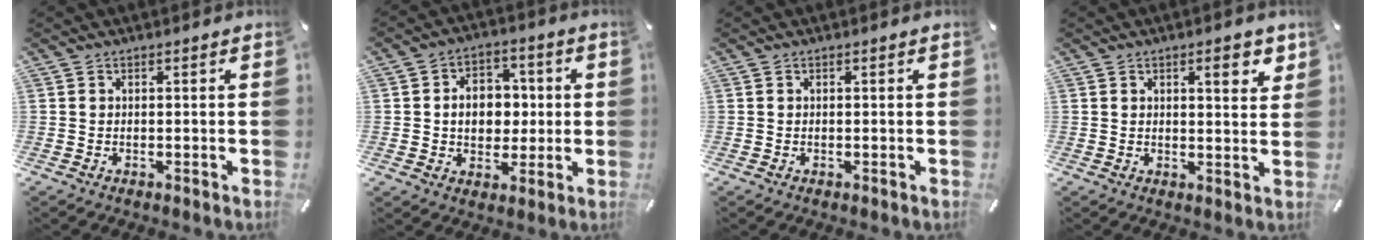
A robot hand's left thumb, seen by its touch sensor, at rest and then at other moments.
{"total": 9.1, "force": [0.0, 7.5, 5.2], "torque": [-0.075, 0.013, 0.001]}
{"total": 0.0}
{"total": 4.9, "force": [2.6, 1.6, 3.9], "torque": [-0.048, -0.010, 0.038]}